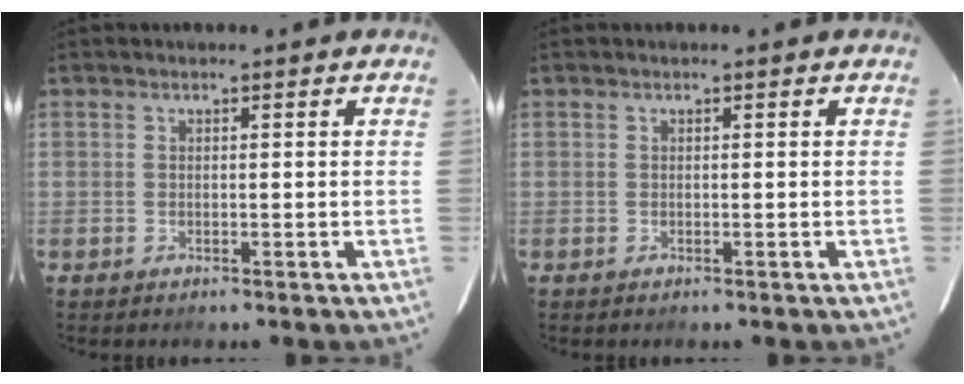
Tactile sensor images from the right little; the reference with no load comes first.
{"total": 0.0}